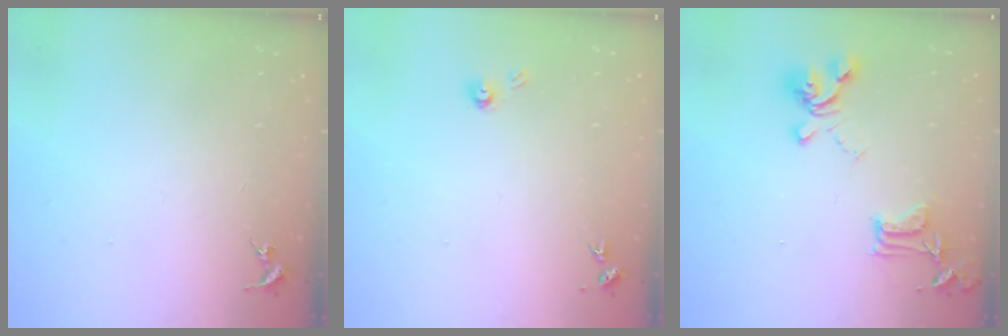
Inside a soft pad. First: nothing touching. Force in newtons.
{"total": 3.9, "press": 3.8, "slide": 0.4}
{"total": 15.9, "press": 15.9, "slide": 1.0}